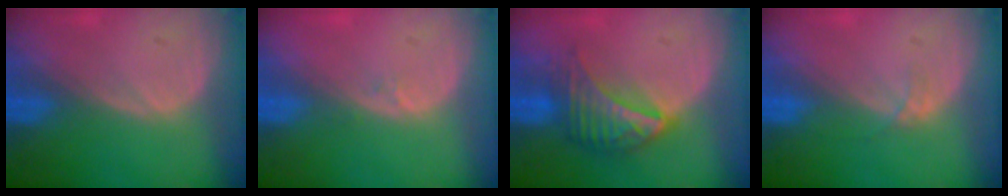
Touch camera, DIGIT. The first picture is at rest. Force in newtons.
{"total": 0.6, "press": 0.5, "slide": 0.4}
{"total": 7.4, "press": 6.5, "slide": 3.6}
{"total": 0.9, "press": 0.9, "slide": 0.1}